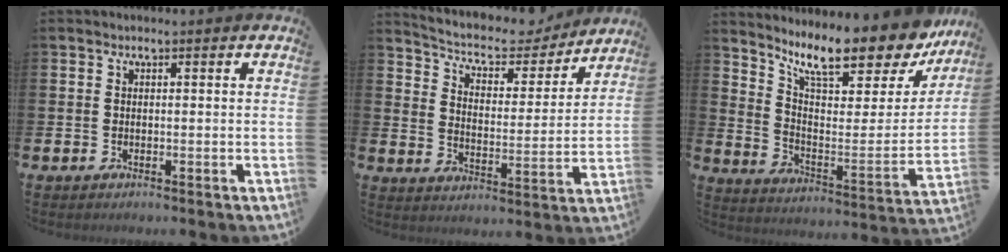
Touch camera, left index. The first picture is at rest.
{"total": 6.9, "force": [6.2, 2.5, 1.8], "torque": [-0.068, -0.043, 0.104]}
{"total": 10.9, "force": [9.4, 2.8, 4.8], "torque": [-0.110, -0.074, 0.154]}